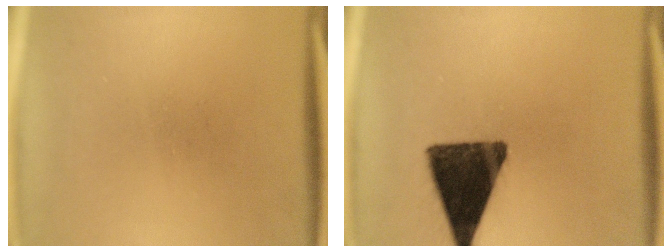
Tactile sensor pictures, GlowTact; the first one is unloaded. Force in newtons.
{"total": 14.9}